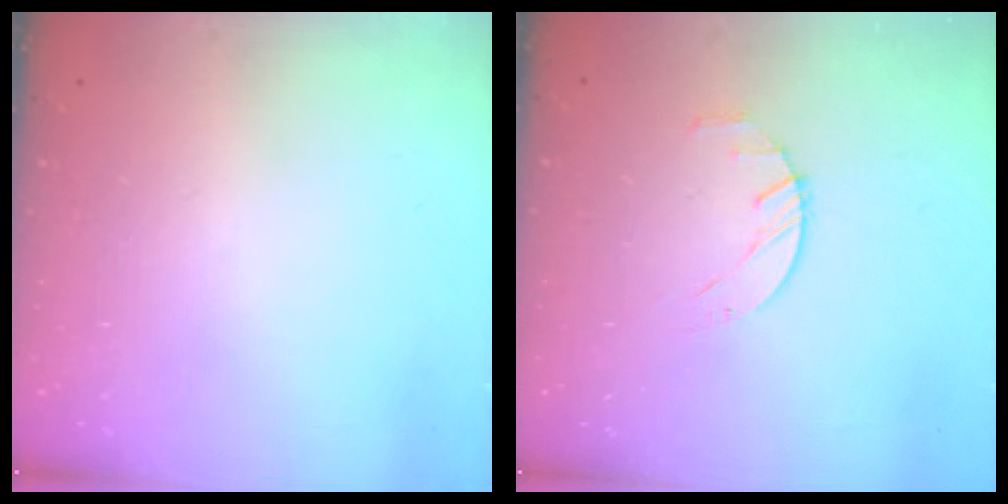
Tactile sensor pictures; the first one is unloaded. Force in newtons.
{"total": 2.5, "press": 2.5, "slide": 0.4}